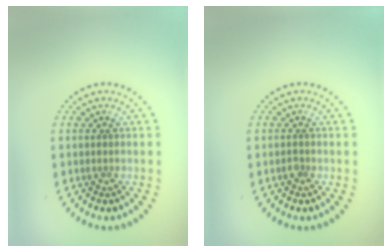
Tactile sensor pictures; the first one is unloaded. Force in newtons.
{"total": 0.7, "press": 0.5, "slide": 0.5}